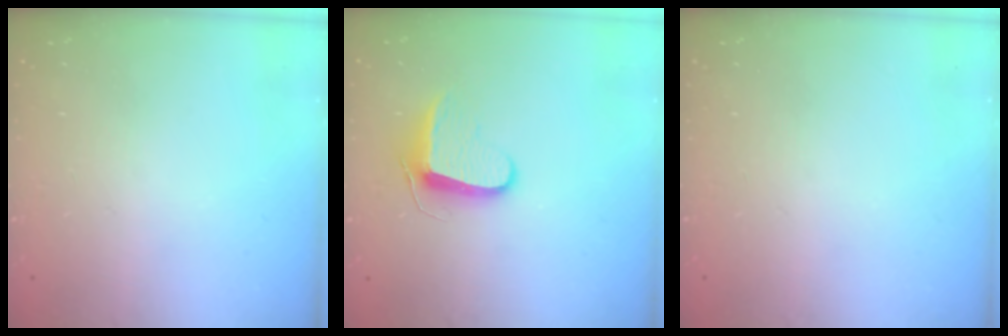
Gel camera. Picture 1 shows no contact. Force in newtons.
{"total": 9.6, "press": 9.6, "slide": 0.8}
{"total": 0.0}